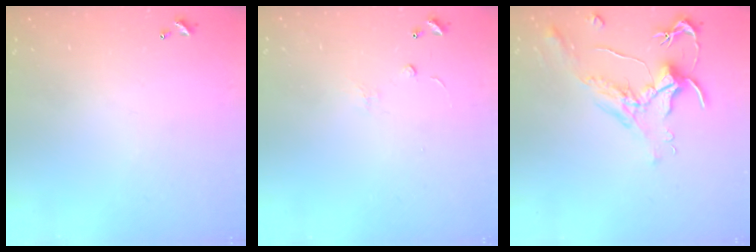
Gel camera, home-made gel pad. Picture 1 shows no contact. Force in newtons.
{"total": 1.6, "press": 1.5, "slide": 0.4}
{"total": 1.6, "press": 1.4, "slide": 0.7}